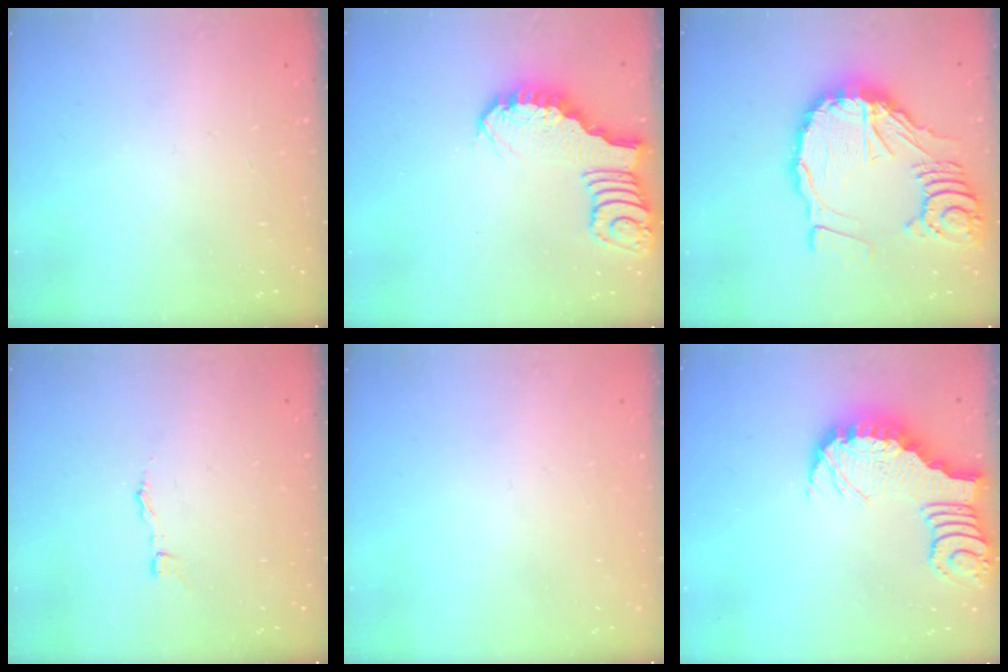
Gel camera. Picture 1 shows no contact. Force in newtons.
{"total": 3.0, "press": 2.9, "slide": 0.4}
{"total": 22.6, "press": 22.4, "slide": 3.0}
{"total": 1.7, "press": 1.7, "slide": 0.1}
{"total": 0.0}
{"total": 3.2, "press": 3.2, "slide": 0.5}